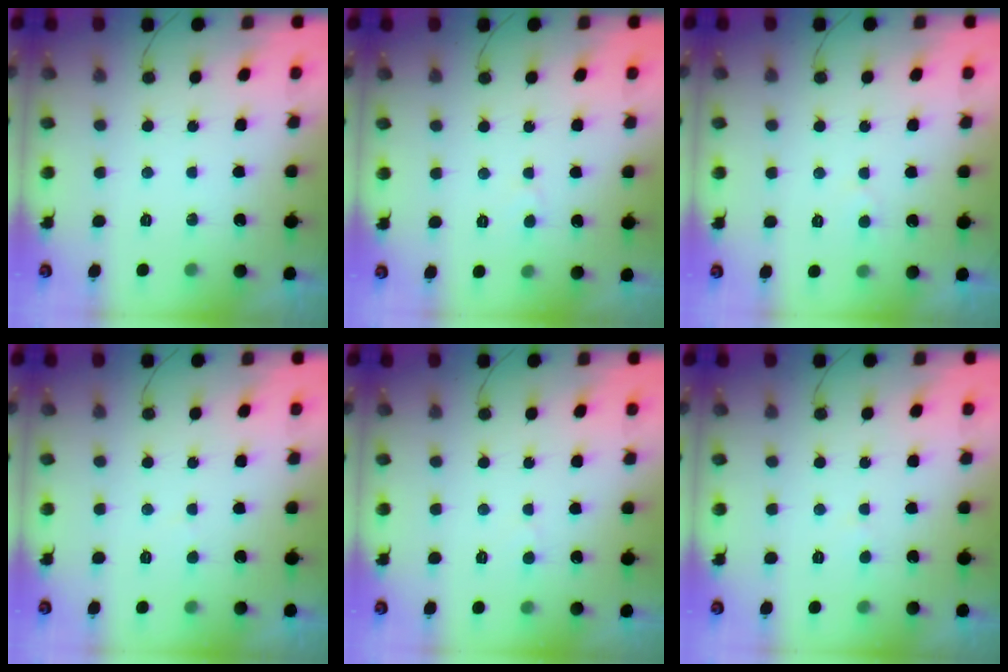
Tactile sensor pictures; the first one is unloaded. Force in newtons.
{"total": 2.8, "press": 2.8, "slide": 0.3}
{"total": 2.8, "press": 2.8, "slide": 0.2}
{"total": 2.4, "press": 2.4, "slide": 0.2}
{"total": 2.8, "press": 2.8, "slide": 0.3}
{"total": 2.2, "press": 2.2, "slide": 0.3}